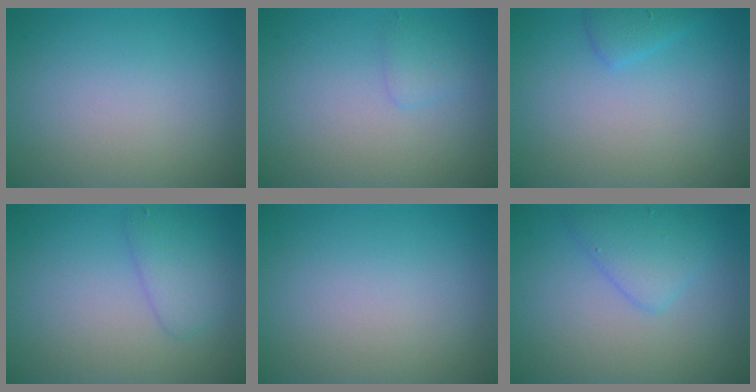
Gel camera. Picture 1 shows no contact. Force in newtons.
{"total": 1.1, "press": 1.1, "slide": 0.1}
{"total": 1.4, "press": 1.4, "slide": 0.1}
{"total": 2.5, "press": 2.5, "slide": 0.2}
{"total": 0.0}
{"total": 2.9, "press": 2.9, "slide": 0.1}